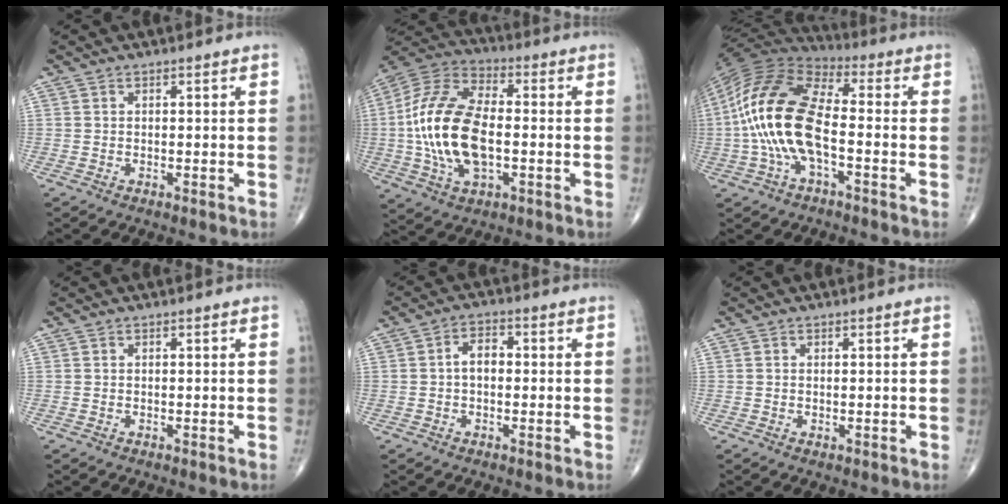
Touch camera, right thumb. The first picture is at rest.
{"total": 19.4, "force": [-1.5, 10.1, 16.5], "torque": [-0.339, 0.020, -0.029]}
{"total": 18.1, "force": [-2.4, 8.3, 15.9], "torque": [-0.332, 0.032, -0.051]}
{"total": 0.0}
{"total": 4.0, "force": [-0.2, 2.6, 3.1], "torque": [-0.042, 0.017, -0.011]}
{"total": 0.0}